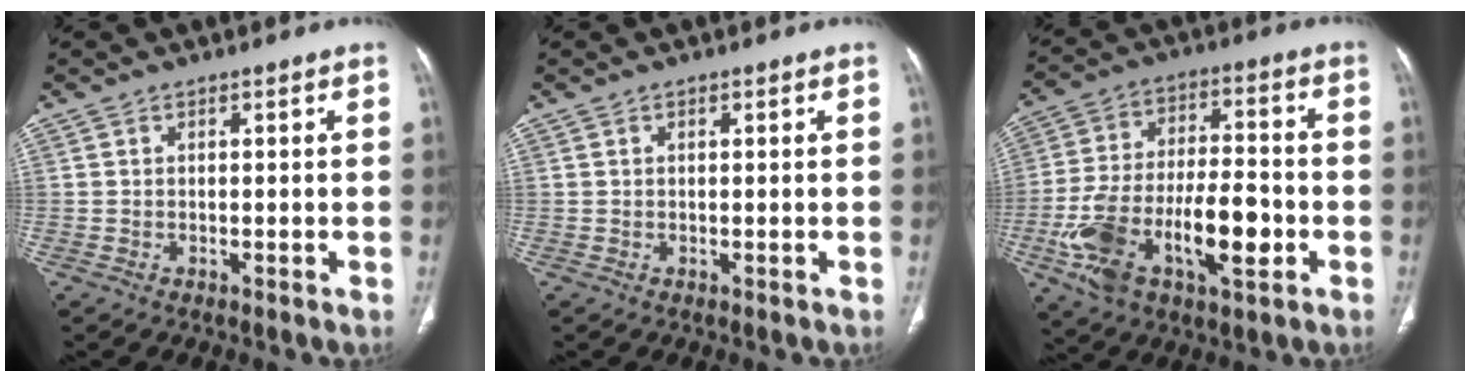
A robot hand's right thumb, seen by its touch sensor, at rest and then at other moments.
{"total": 0.0}
{"total": 19.9, "force": [-6.0, 9.1, 16.6], "torque": [-0.307, 0.029, -0.097]}